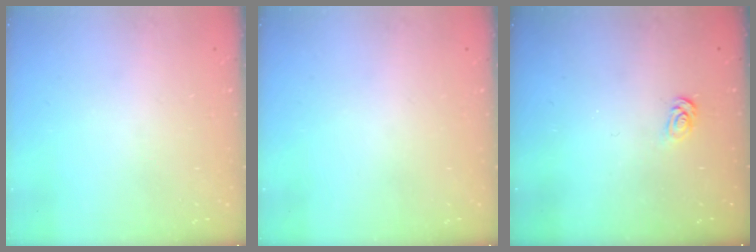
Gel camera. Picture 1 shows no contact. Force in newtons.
{"total": 0.0}
{"total": 2.6, "press": 2.6, "slide": 0.3}